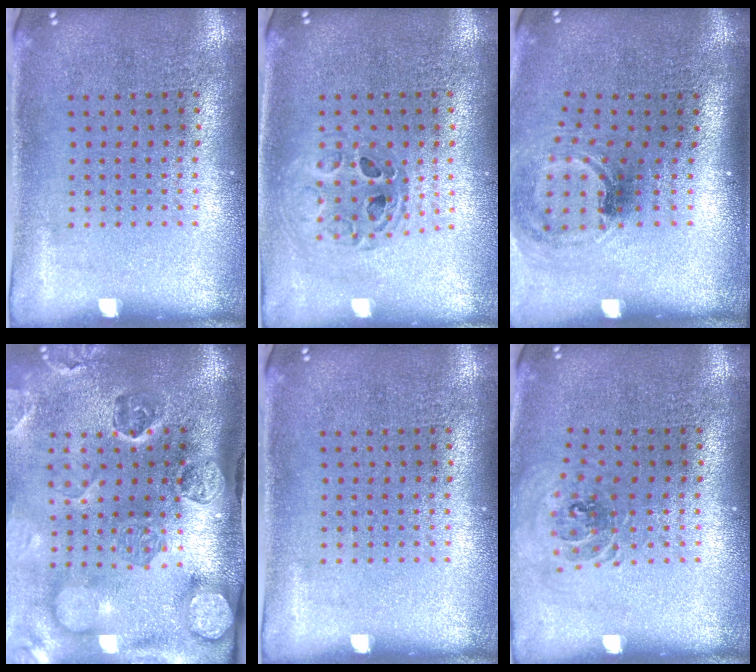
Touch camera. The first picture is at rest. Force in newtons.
{"total": 0.7, "press": 0.7, "slide": 0.2}
{"total": 1.3, "press": 1.0, "slide": 0.7}
{"total": 4.8, "press": 3.5, "slide": 3.3}
{"total": 0.0}
{"total": 0.8, "press": 0.8, "slide": 0.1}